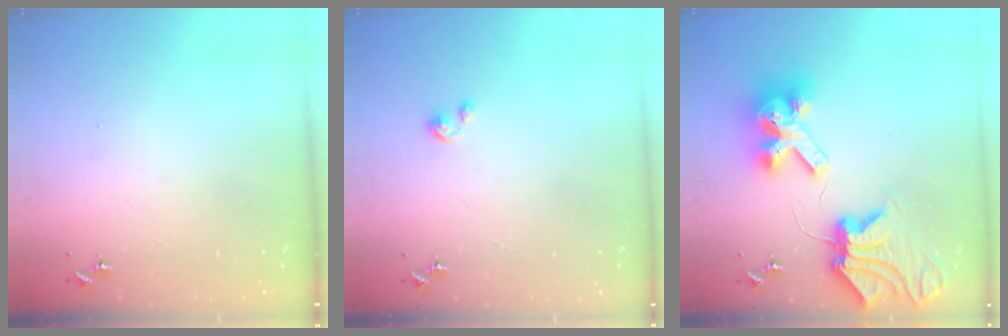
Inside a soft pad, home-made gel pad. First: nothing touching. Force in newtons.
{"total": 2.3, "press": 2.3, "slide": 0.3}
{"total": 17.8, "press": 17.7, "slide": 1.9}